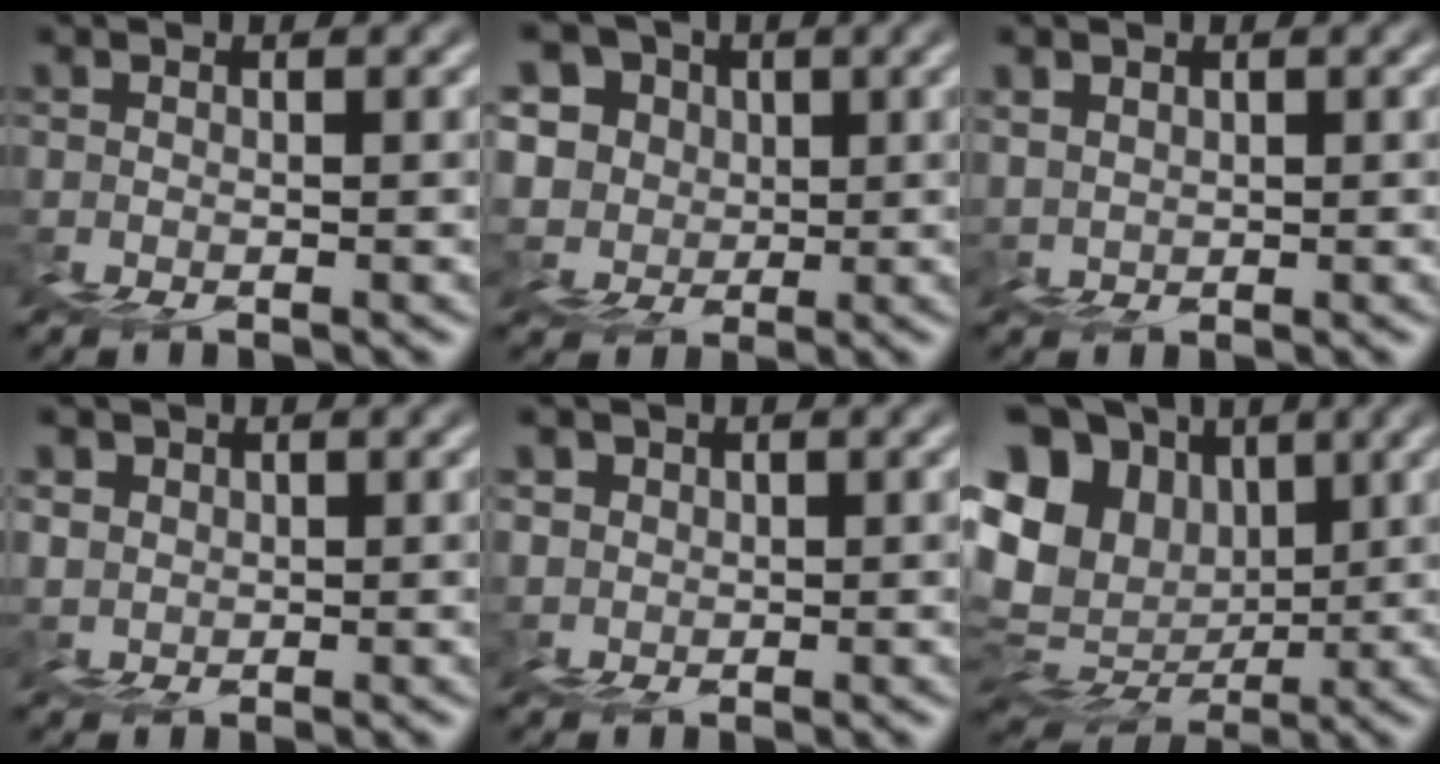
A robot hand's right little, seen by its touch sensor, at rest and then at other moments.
{"total": 11.6, "force": [7.3, 8.1, 3.8], "torque": [-0.089, 0.049, 0.120]}
{"total": 1.6, "force": [1.4, 0.6, -0.6], "torque": [0.022, 0.004, 0.033]}
{"total": 2.7, "force": [1.4, 2.2, 0.3], "torque": [0.013, 0.017, 0.030]}
{"total": 2.7, "force": [1.0, 2.4, 0.6], "torque": [0.009, 0.016, 0.019]}
{"total": 14.0, "force": [5.0, 11.0, 7.0], "torque": [-0.160, 0.034, 0.101]}